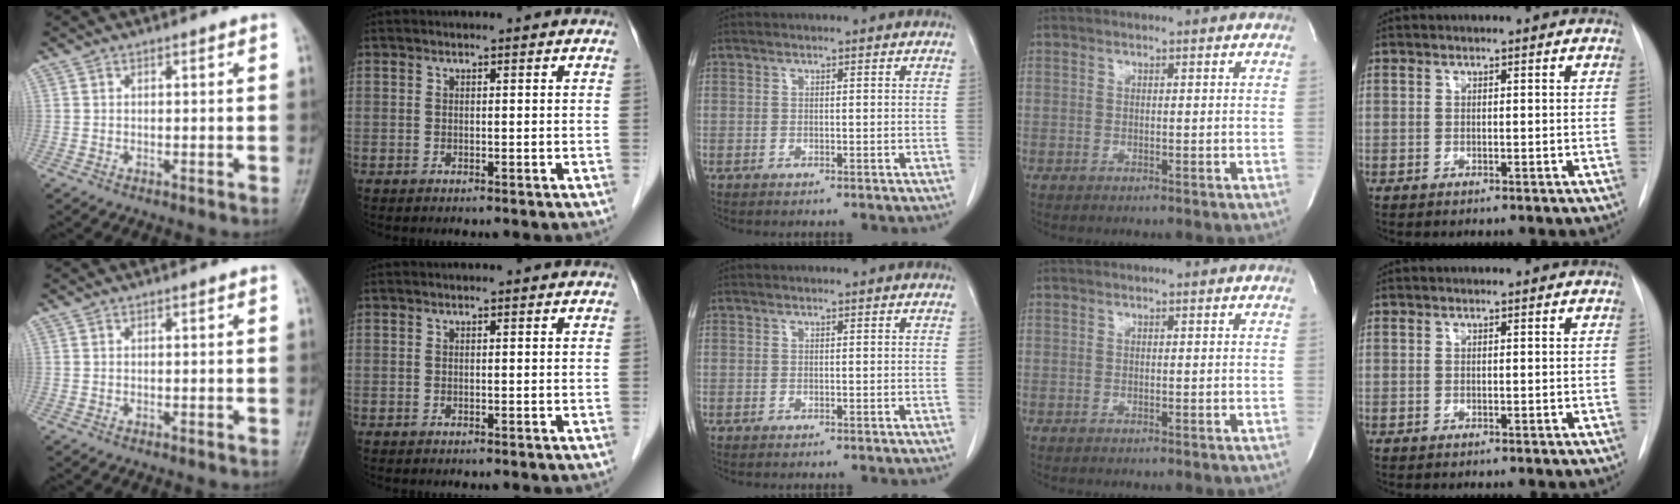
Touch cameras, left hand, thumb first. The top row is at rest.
{}